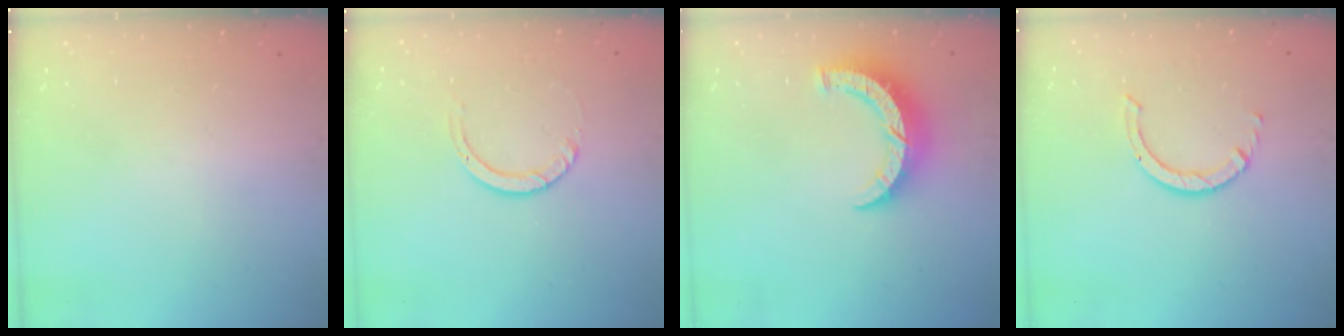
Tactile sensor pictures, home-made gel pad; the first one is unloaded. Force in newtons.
{"total": 3.5, "press": 3.5, "slide": 0.3}
{"total": 8.0, "press": 8.0, "slide": 0.4}
{"total": 3.6, "press": 3.6, "slide": 0.6}